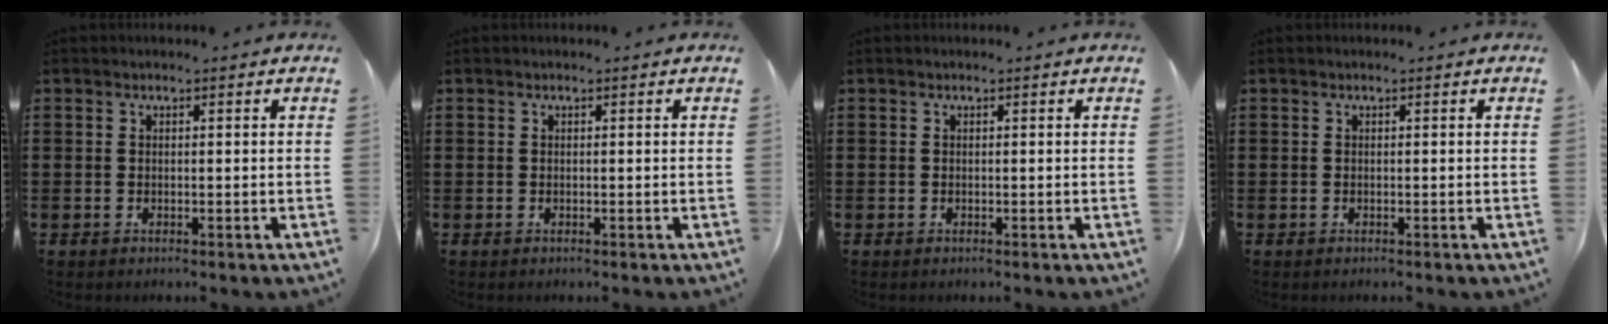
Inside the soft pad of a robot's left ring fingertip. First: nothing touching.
{"total": 0.0}
{"total": 0.0}
{"total": 0.0}